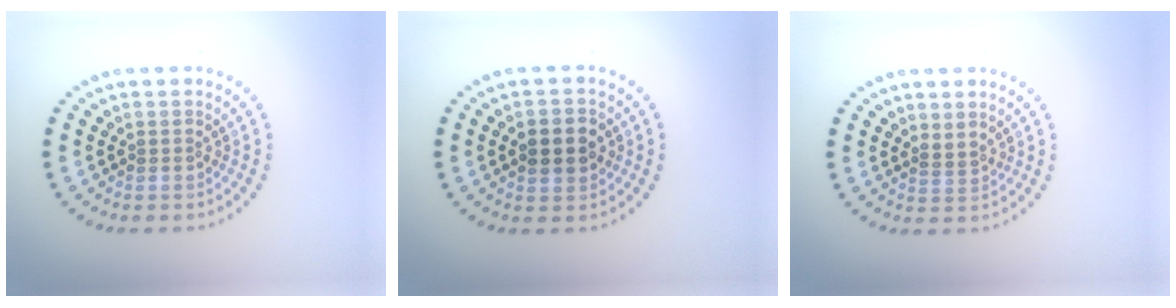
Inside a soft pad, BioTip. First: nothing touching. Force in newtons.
{"total": 2.7, "press": 2.7, "slide": 0.2}
{"total": 0.8, "press": 0.6, "slide": 0.5}